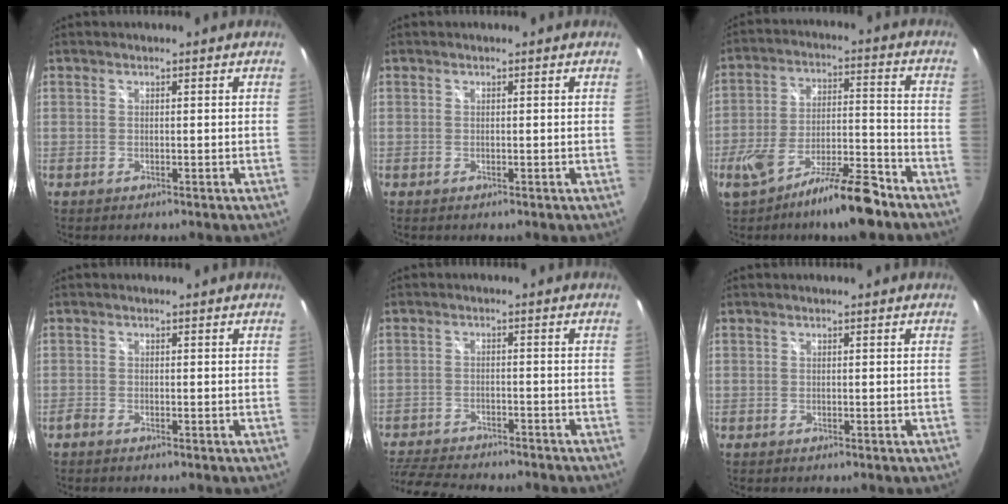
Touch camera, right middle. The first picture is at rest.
{"total": 0.0}
{"total": 13.7, "force": [-9.6, 2.9, 9.4], "torque": [-0.172, -0.003, -0.157]}
{"total": 0.9, "force": [-0.8, 0.2, 0.3], "torque": [-0.007, -0.003, -0.018]}
{"total": 13.0, "force": [-11.5, 3.1, 5.2], "torque": [-0.128, -0.022, -0.183]}
{"total": 0.0}